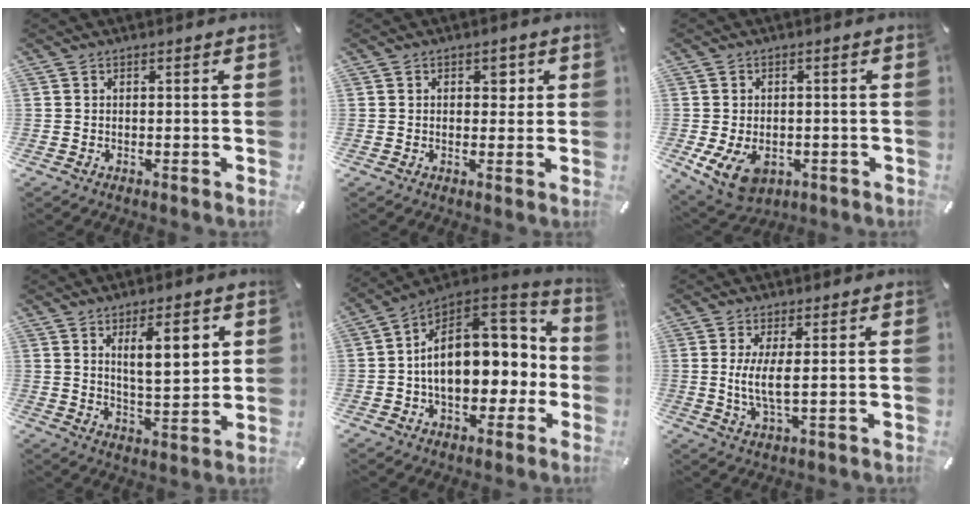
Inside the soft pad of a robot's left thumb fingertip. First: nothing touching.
{"total": 3.0, "force": [0.8, 2.1, 1.9], "torque": [-0.009, -0.004, 0.003]}
{"total": 7.6, "force": [-2.4, 5.5, 4.6], "torque": [-0.096, 0.009, -0.042]}
{"total": 11.0, "force": [4.7, 4.1, 9.0], "torque": [-0.136, -0.015, 0.072]}
{"total": 20.2, "force": [0.7, 13.7, 14.8], "torque": [-0.205, -0.007, 0.020]}
{"total": 6.4, "force": [0.5, 1.4, 6.2], "torque": [-0.129, -0.009, 0.006]}